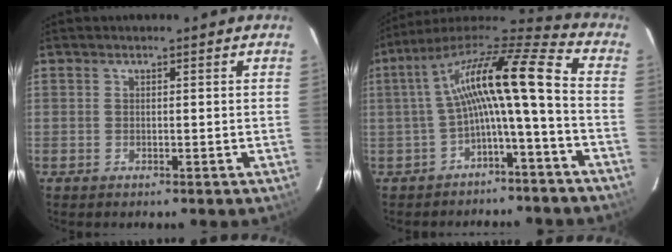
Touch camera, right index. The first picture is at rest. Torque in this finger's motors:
{"motor_torque": [0.96, -0.54, 1.02, 0.21]}